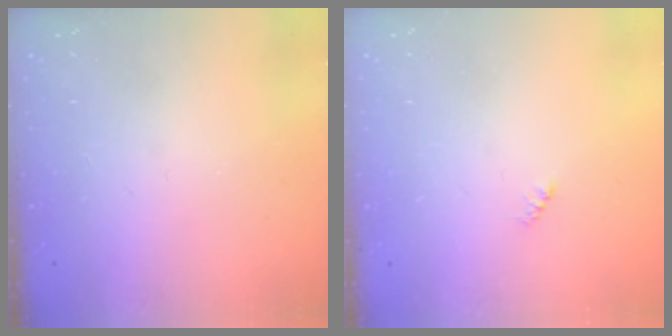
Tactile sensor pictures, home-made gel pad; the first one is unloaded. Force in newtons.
{"total": 1.9, "press": 1.9, "slide": 0.4}